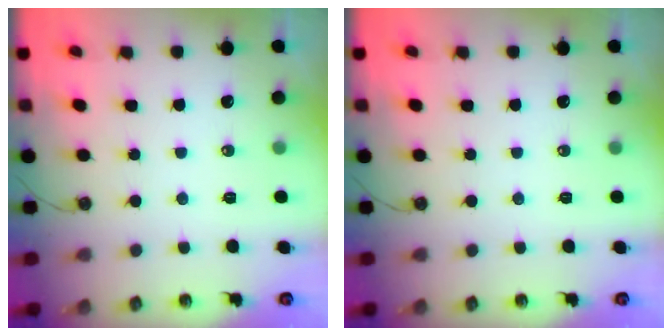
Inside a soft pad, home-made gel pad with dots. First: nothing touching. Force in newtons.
{"total": 0.0}